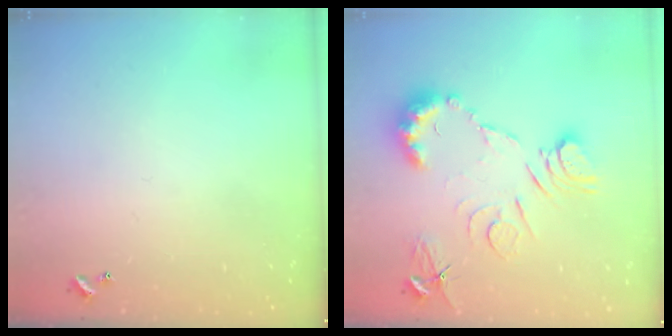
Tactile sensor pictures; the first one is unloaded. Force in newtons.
{"total": 11.6, "press": 11.6, "slide": 0.5}